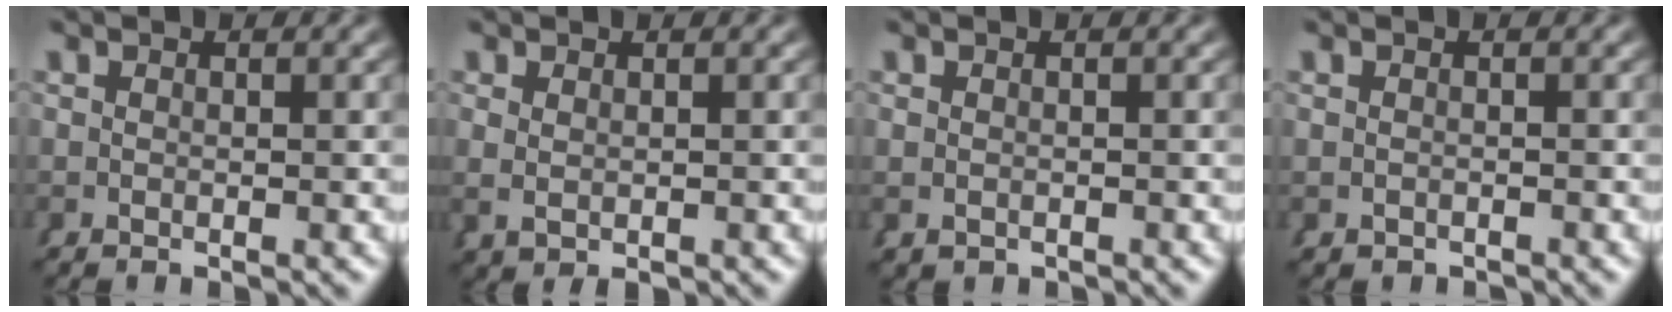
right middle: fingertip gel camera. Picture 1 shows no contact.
{"total": 1.3, "force": [0.2, 0.7, 1.0], "torque": [-0.024, -0.007, 0.015]}
{"total": 1.0, "force": [-0.4, 0.9, 0.4], "torque": [-0.020, -0.012, 0.001]}
{"total": 0.8, "force": [-0.7, 0.3, -0.1], "torque": [-0.007, -0.010, -0.005]}